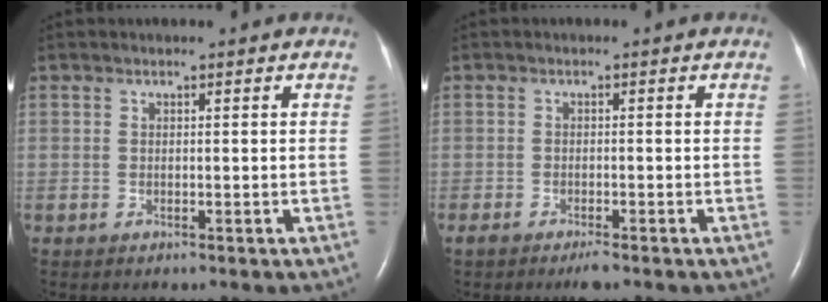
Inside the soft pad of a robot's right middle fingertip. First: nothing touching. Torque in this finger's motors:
{"motor_torque": [0.36, -0.34, 0.02, 0.00]}